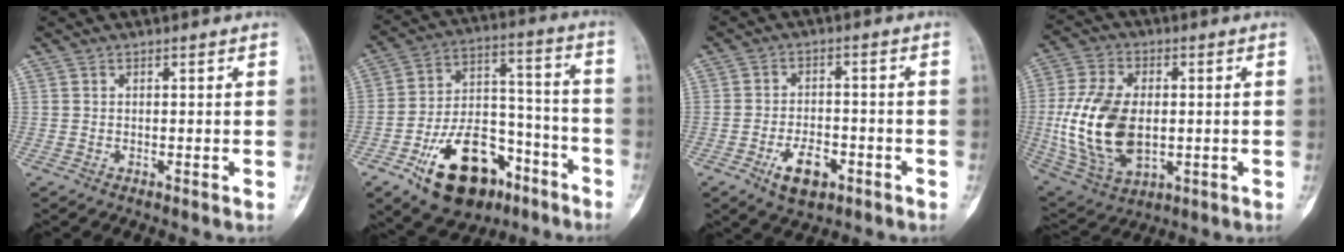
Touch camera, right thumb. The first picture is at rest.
{"total": 21.2, "force": [-11.5, 12.1, 13.0], "torque": [-0.187, 0.084, -0.181]}
{"total": 7.1, "force": [-3.5, 3.9, 4.8], "torque": [-0.066, 0.018, -0.055]}
{"total": 18.2, "force": [-0.9, 11.1, 14.3], "torque": [-0.281, -0.006, -0.003]}